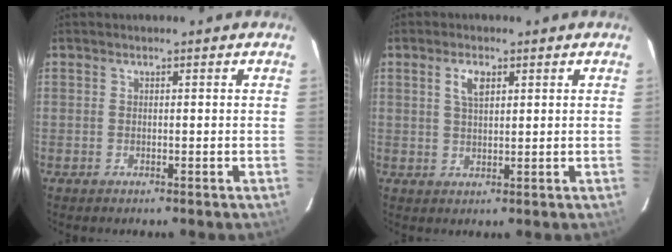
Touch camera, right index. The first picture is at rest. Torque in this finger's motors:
{"motor_torque": [0.11, 0.00, 0.05, 0.06]}